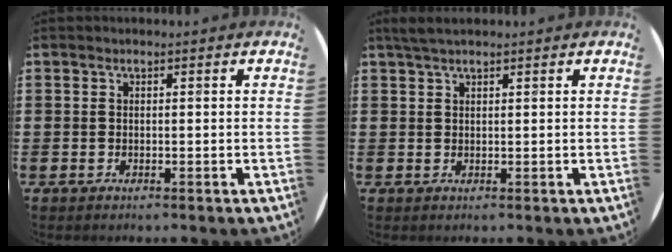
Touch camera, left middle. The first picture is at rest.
{"total": 1.7, "force": [1.4, 0.2, 0.9], "torque": [-0.018, 0.004, 0.026]}